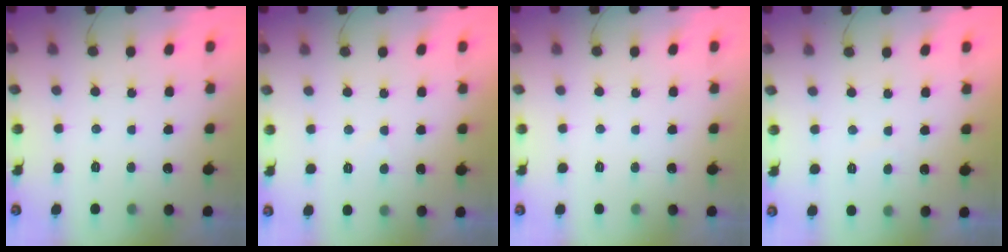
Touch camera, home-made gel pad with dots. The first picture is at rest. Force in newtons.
{"total": 1.7, "press": 1.6, "slide": 0.4}
{"total": 0.0}
{"total": 0.0}